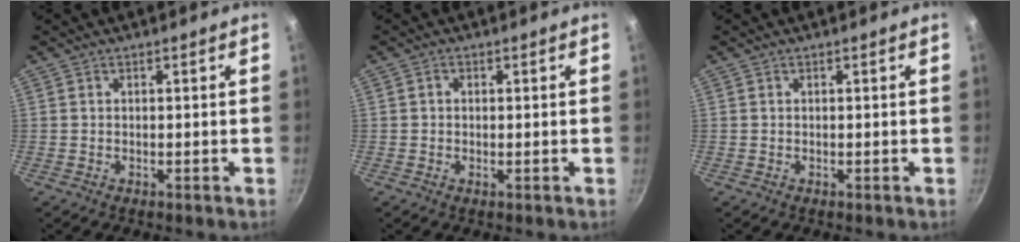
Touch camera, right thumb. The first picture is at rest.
{"total": 1.0, "force": [0.1, 0.8, 0.6], "torque": [-0.013, 0.004, -0.002]}
{"total": 0.0}